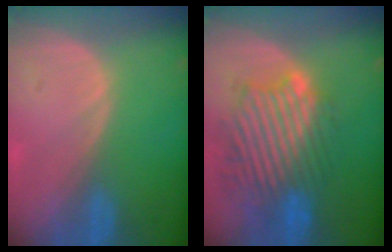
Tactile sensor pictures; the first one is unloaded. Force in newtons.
{"total": 11.1, "press": 10.3, "slide": 4.0}